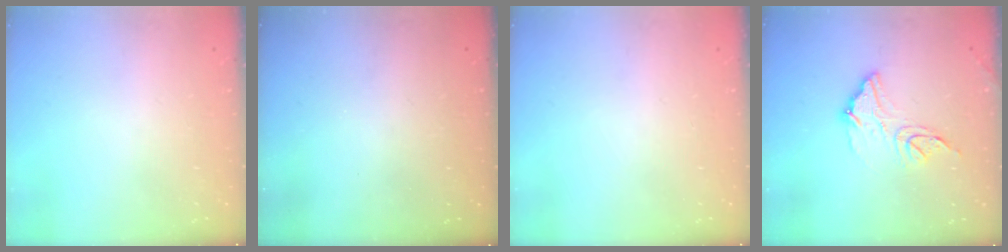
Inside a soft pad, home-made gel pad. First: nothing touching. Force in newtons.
{"total": 3.0, "press": 3.0, "slide": 0.1}
{"total": 0.0}
{"total": 12.2, "press": 12.2, "slide": 0.6}